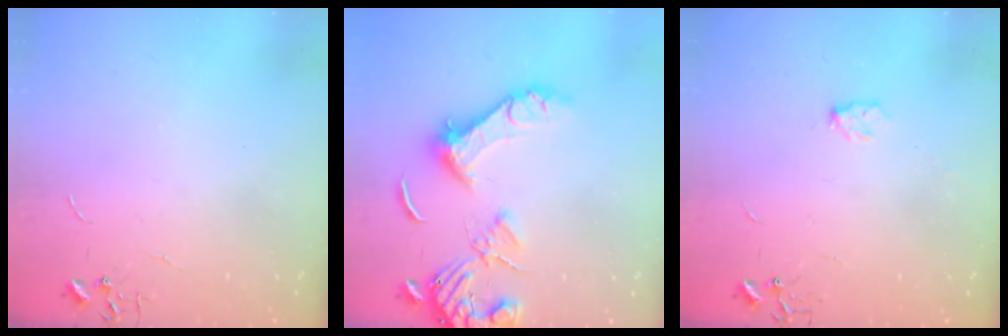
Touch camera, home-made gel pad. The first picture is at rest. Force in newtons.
{"total": 14.9, "press": 14.7, "slide": 2.0}
{"total": 3.8, "press": 3.8, "slide": 0.6}